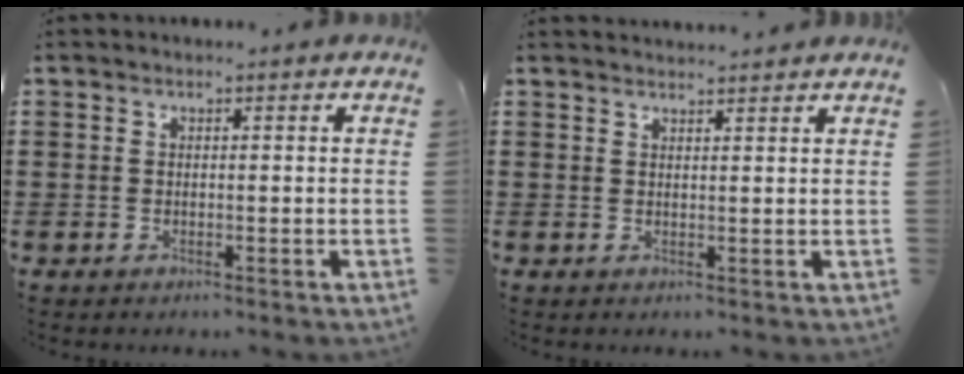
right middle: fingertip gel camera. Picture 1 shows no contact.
{"total": 1.7, "force": [1.7, 0.0, 0.1], "torque": [-0.005, 0.002, 0.032]}